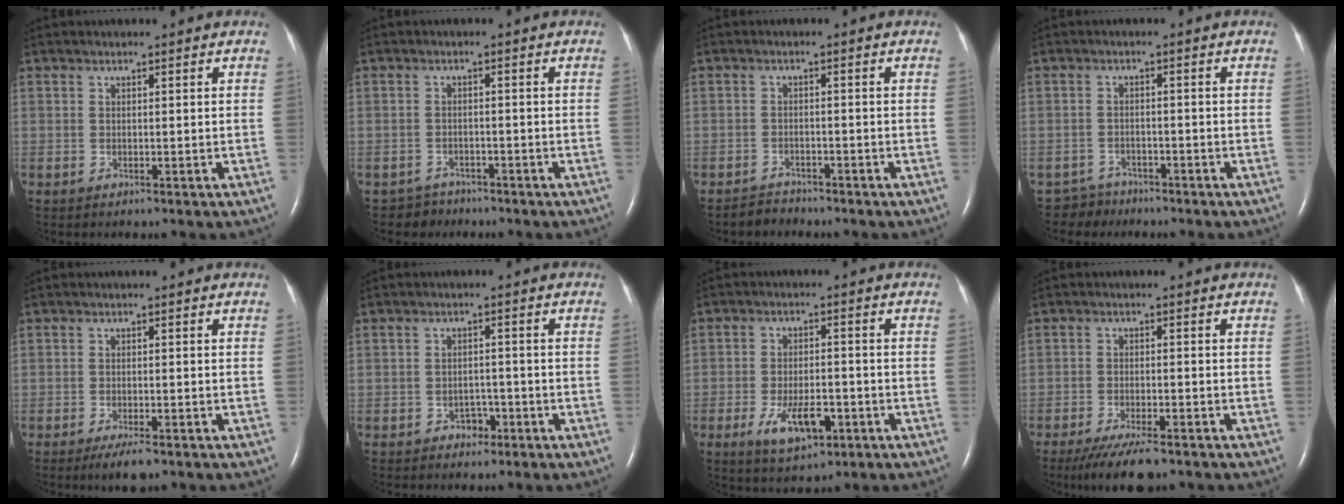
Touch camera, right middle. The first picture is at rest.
{"total": 2.7, "force": [-2.1, 1.4, -1.0], "torque": [0.014, 0.005, -0.036]}
{"total": 2.1, "force": [-2.0, 0.6, -0.5], "torque": [0.007, -0.004, -0.036]}
{"total": 3.1, "force": [-2.5, 1.3, -1.2], "torque": [0.020, 0.001, -0.047]}
{"total": 3.6, "force": [-2.5, 0.8, 2.5], "torque": [-0.045, -0.006, -0.038]}
{"total": 2.4, "force": [-1.5, 1.7, 1.0], "torque": [-0.011, 0.006, -0.018]}
{"total": 7.4, "force": [-3.3, 3.1, 5.9], "torque": [-0.110, -0.007, -0.049]}
{"total": 8.2, "force": [-6.3, 1.7, 5.0], "torque": [-0.083, -0.017, -0.100]}